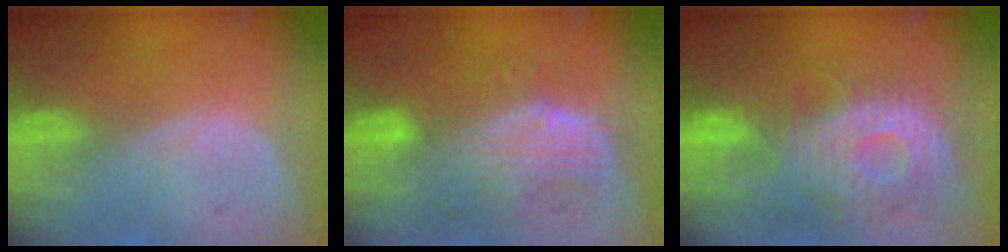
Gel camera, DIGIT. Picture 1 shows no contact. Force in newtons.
{"total": 10.1, "press": 8.8, "slide": 4.9}
{"total": 12.1, "press": 10.7, "slide": 5.5}